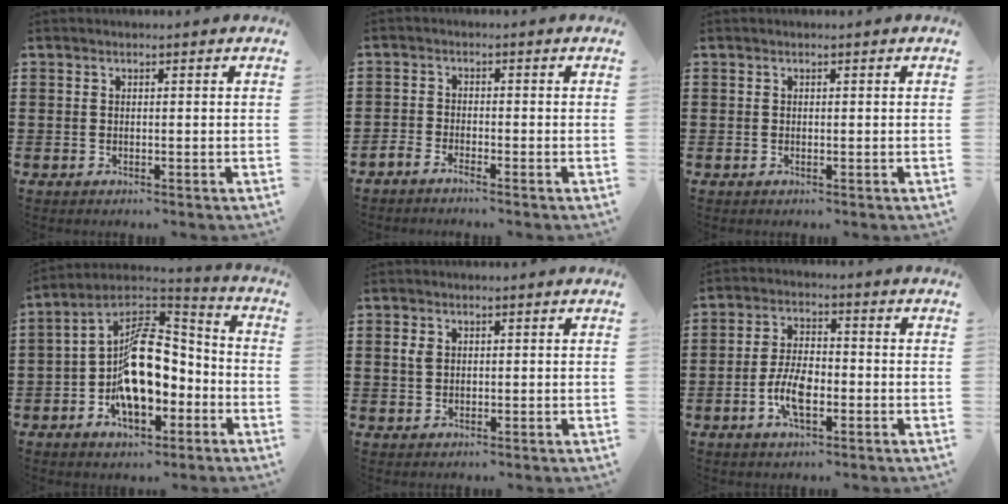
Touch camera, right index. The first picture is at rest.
{"total": 2.1, "force": [-2.1, 0.1, -0.1], "torque": [-0.005, 0.005, -0.044]}
{"total": 0.0}
{"total": 13.3, "force": [-3.6, 7.0, 10.6], "torque": [-0.198, 0.002, -0.067]}
{"total": 2.0, "force": [0.4, 1.4, 1.3], "torque": [-0.029, 0.008, 0.007]}
{"total": 6.6, "force": [-2.2, 2.9, 5.5], "torque": [-0.126, 0.000, -0.047]}